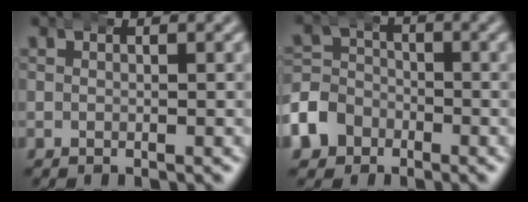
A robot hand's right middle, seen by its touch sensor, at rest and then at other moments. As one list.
[{"total": 5.1, "force": [-2.5, 4.4, 1.1], "torque": [-0.039, -0.015, -0.043]}]